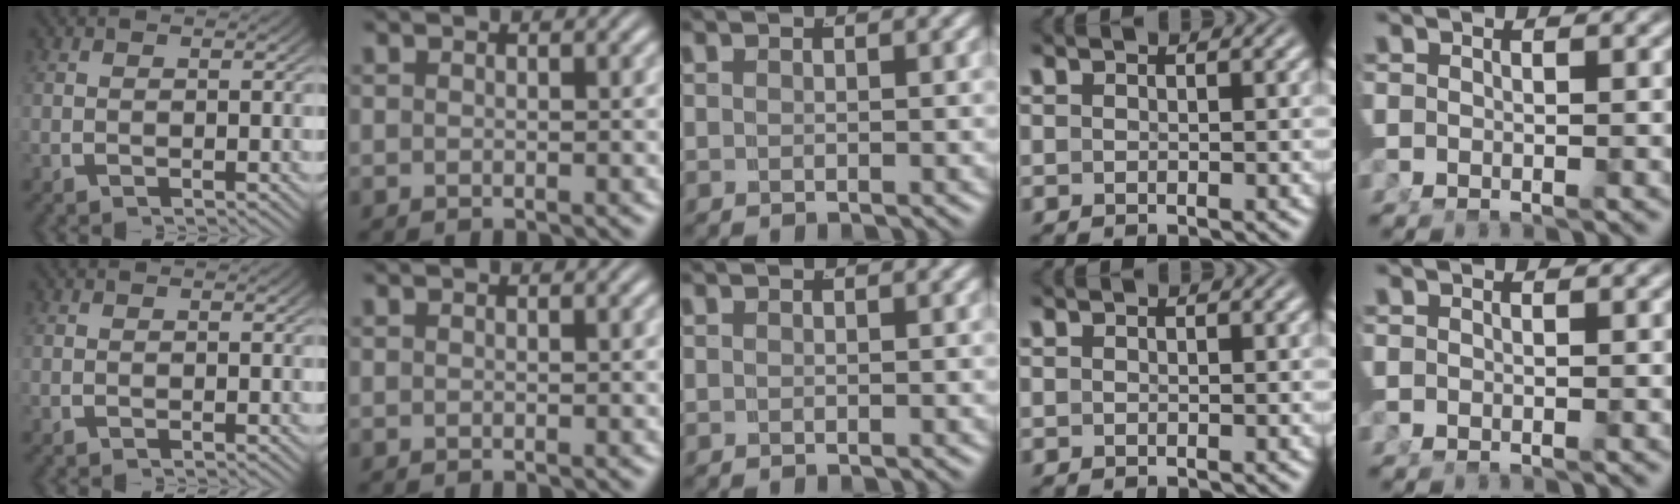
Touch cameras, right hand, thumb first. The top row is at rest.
{}